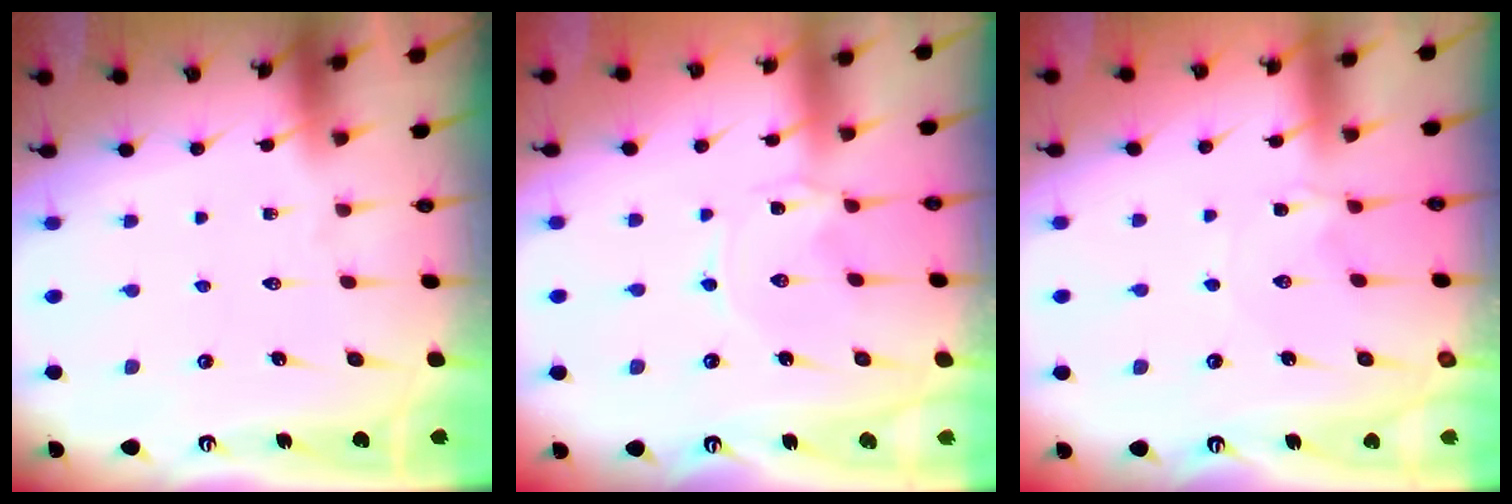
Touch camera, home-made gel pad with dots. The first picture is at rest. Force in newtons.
{"total": 0.0}
{"total": 1.3, "press": 1.3, "slide": 0.3}